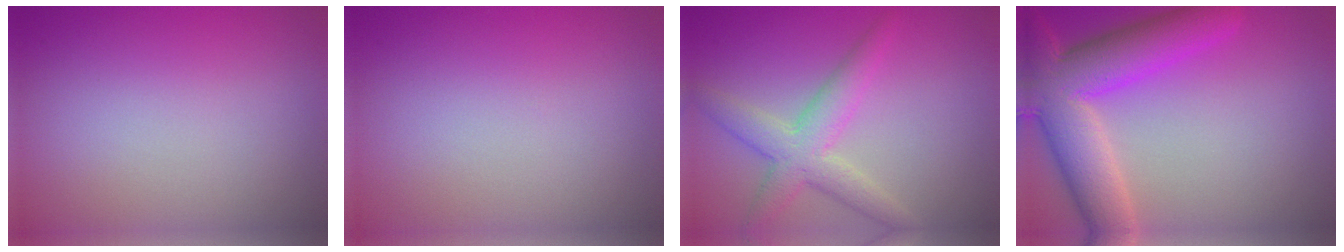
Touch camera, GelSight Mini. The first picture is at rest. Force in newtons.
{"total": 0.0}
{"total": 4.1, "press": 4.1, "slide": 0.1}
{"total": 9.5, "press": 9.5, "slide": 0.5}